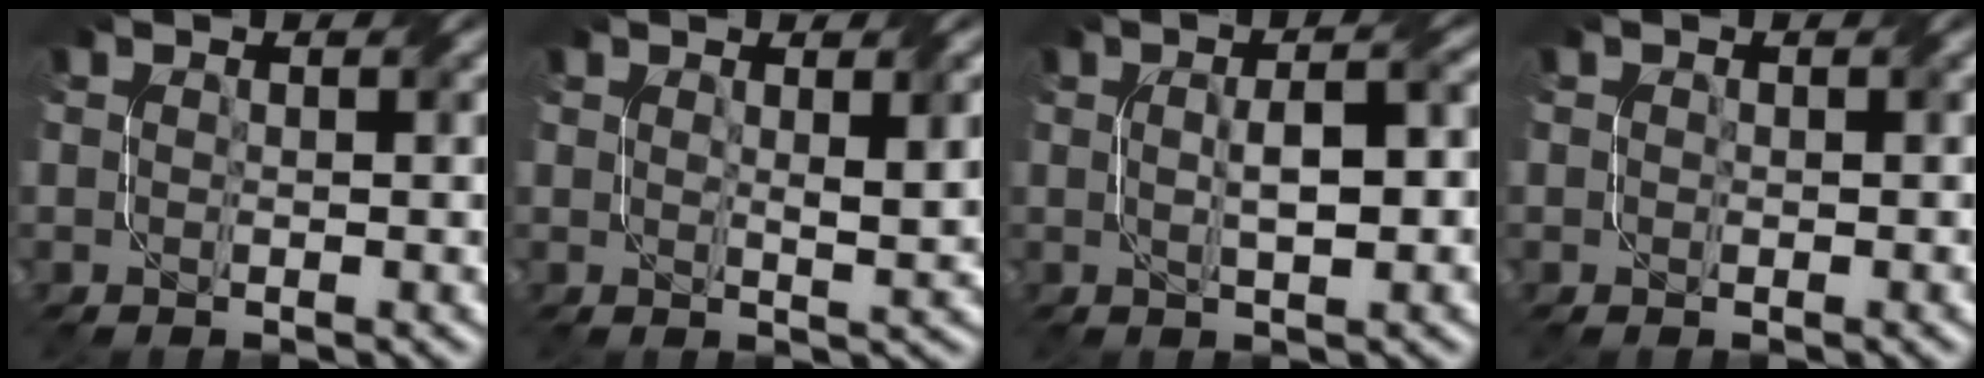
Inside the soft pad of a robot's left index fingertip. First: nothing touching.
{"total": 2.5, "force": [1.1, 0.6, 2.2], "torque": [-0.031, -0.002, 0.022]}
{"total": 4.3, "force": [0.3, 1.4, 4.0], "torque": [-0.059, 0.005, 0.004]}
{"total": 0.7, "force": [0.2, 0.6, 0.0], "torque": [0.004, -0.001, 0.000]}